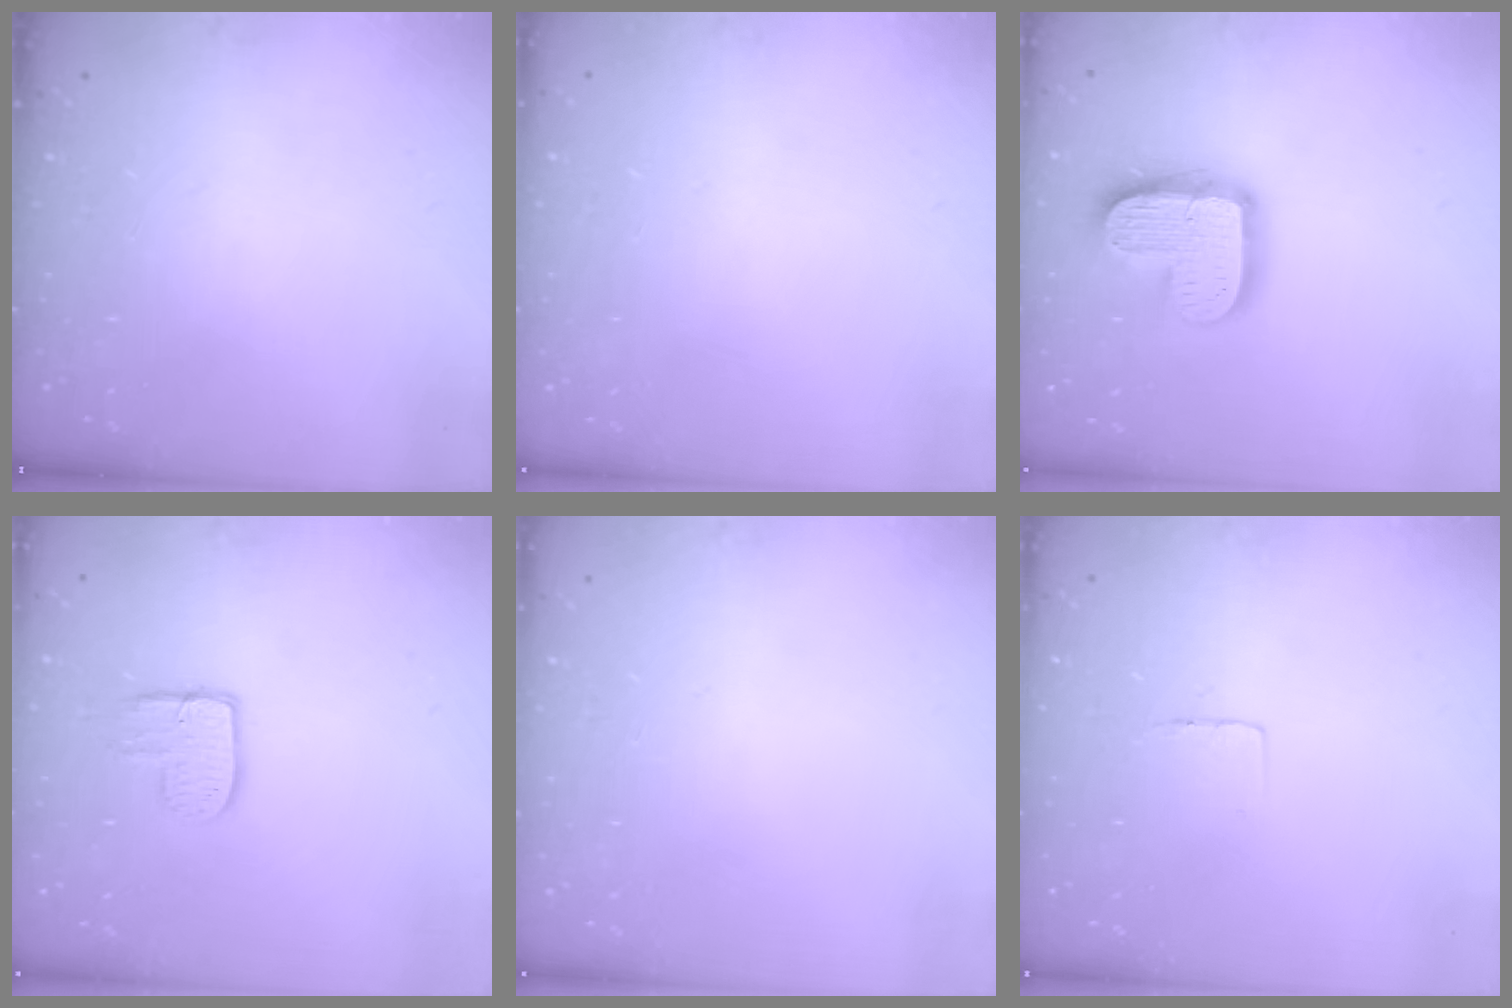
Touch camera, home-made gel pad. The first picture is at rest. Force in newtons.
{"total": 0.0}
{"total": 16.4, "press": 16.4, "slide": 1.1}
{"total": 8.8, "press": 8.8, "slide": 0.6}
{"total": 0.0}
{"total": 3.0, "press": 3.0, "slide": 0.1}